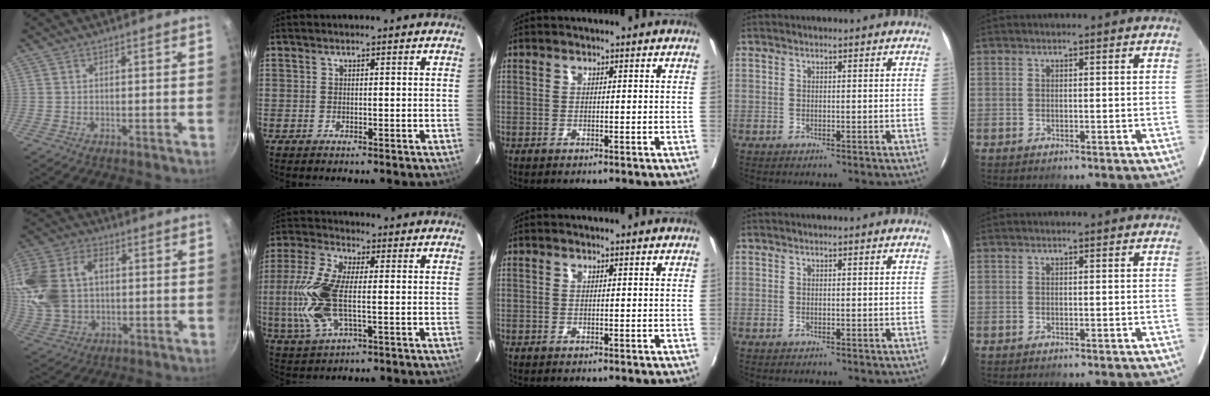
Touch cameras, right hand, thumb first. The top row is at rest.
{"thumb": {"total": 17.2, "force": [2.2, 12.2, 12.0], "torque": [-0.245, 0.019, 0.045]}, "index": {"total": 14.2, "force": [-1.1, 5.9, 12.9], "torque": [-0.289, 0.000, -0.024]}}